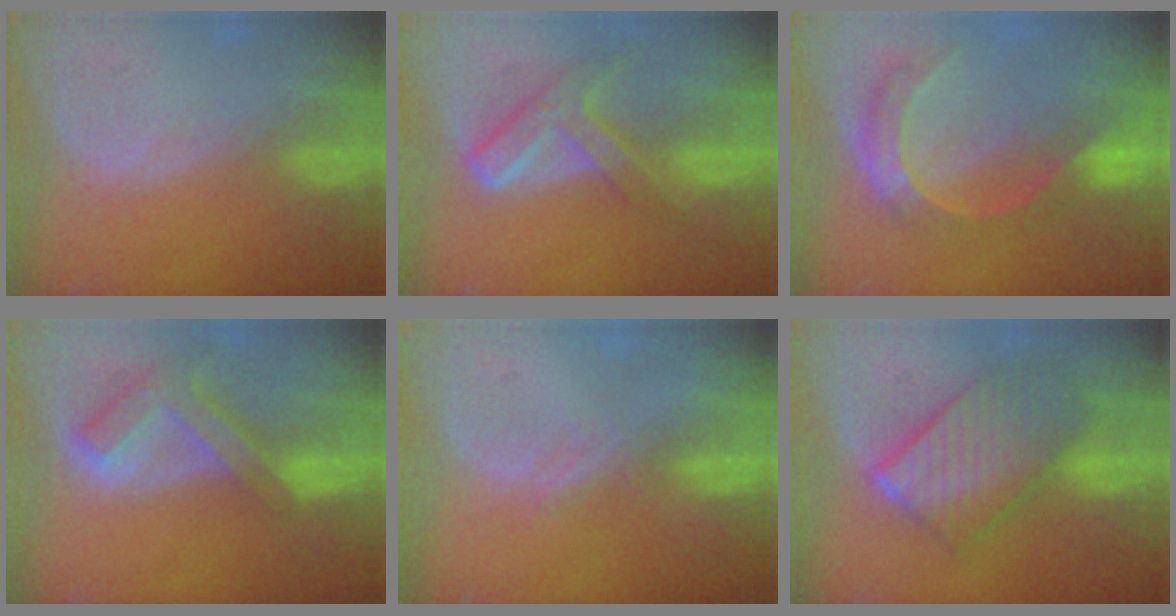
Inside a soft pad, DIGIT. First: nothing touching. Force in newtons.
{"total": 7.3, "press": 6.1, "slide": 4.0}
{"total": 7.8, "press": 6.6, "slide": 4.3}
{"total": 7.6, "press": 6.5, "slide": 4.0}
{"total": 1.5, "press": 1.3, "slide": 0.8}
{"total": 10.2, "press": 10.2, "slide": 0.7}